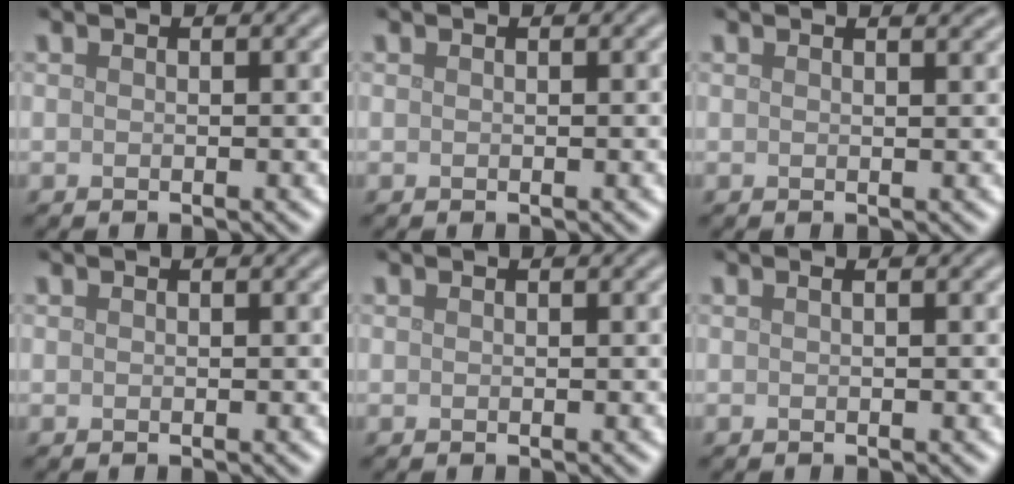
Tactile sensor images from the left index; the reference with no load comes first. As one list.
[{"total": 0.0}, {"total": 1.7, "force": [1.4, 0.5, 0.8], "torque": [-0.003, 0.003, 0.011]}, {"total": 0.0}, {"total": 0.0}, {"total": 0.8, "force": [0.1, 0.3, 0.7], "torque": [-0.009, 0.000, -0.005]}]